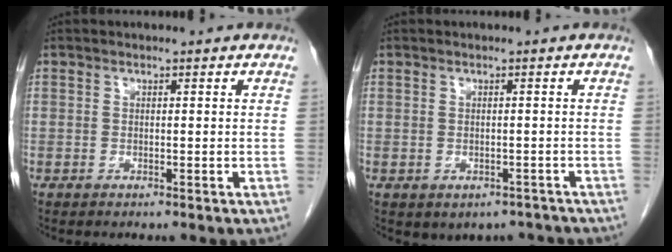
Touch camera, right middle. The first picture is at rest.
{"total": 4.4, "force": [-3.3, 2.8, 0.9], "torque": [0.000, 0.011, -0.038]}